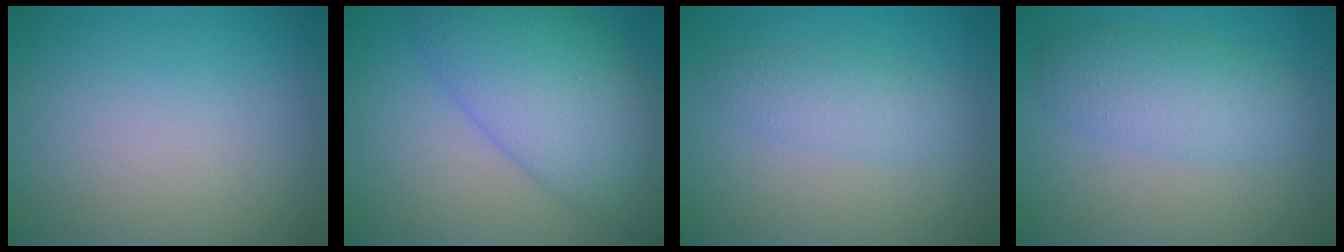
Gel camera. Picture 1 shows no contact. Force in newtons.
{"total": 9.9, "press": 9.9, "slide": 0.3}
{"total": 2.2, "press": 2.2, "slide": 0.1}
{"total": 4.1, "press": 4.1, "slide": 0.1}